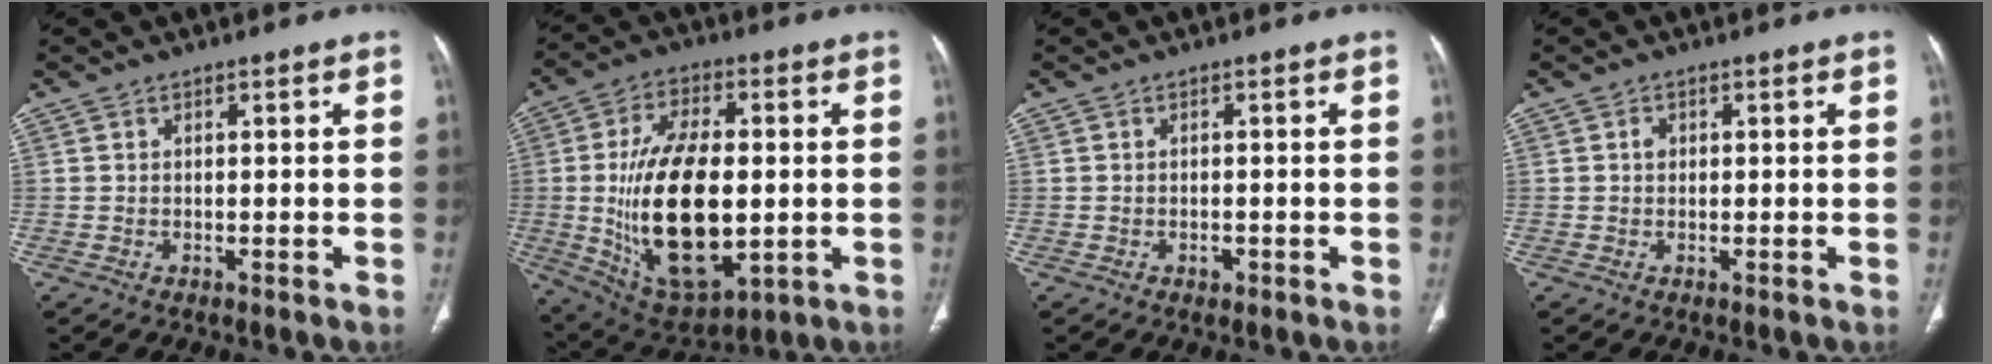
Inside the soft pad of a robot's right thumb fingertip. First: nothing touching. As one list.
[{"total": 22.8, "force": [-1.1, 11.7, 19.5], "torque": [-0.339, -0.005, 0.001]}, {"total": 1.1, "force": [-0.5, 0.8, 0.6], "torque": [0.000, 0.004, -0.006]}, {"total": 1.1, "force": [0.2, 1.0, 0.6], "torque": [-0.006, 0.003, 0.002]}]